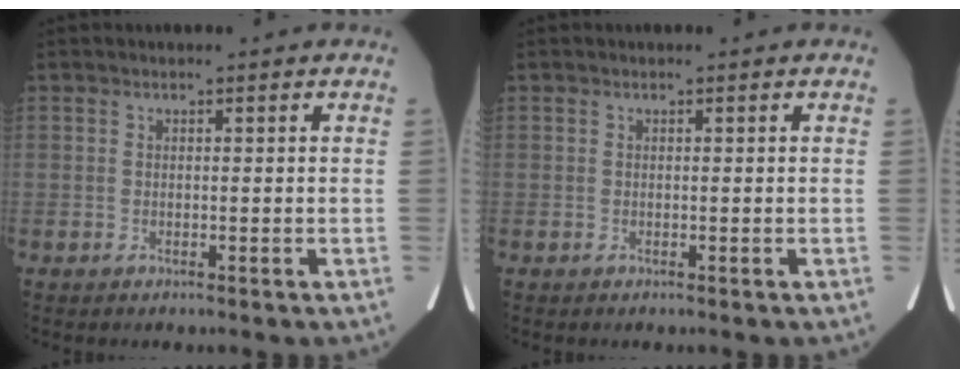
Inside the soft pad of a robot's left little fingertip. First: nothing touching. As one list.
[{"total": 0.0}]